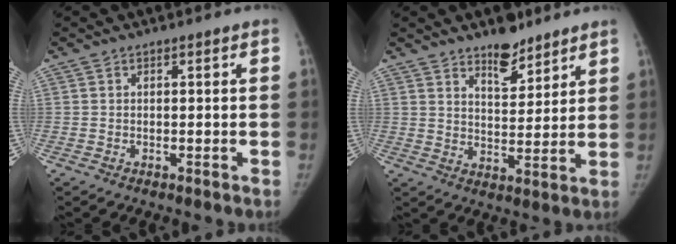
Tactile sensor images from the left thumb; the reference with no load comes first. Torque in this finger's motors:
{"motor_torque": [0.51, -0.33, 0.83, -0.90, 0.20]}